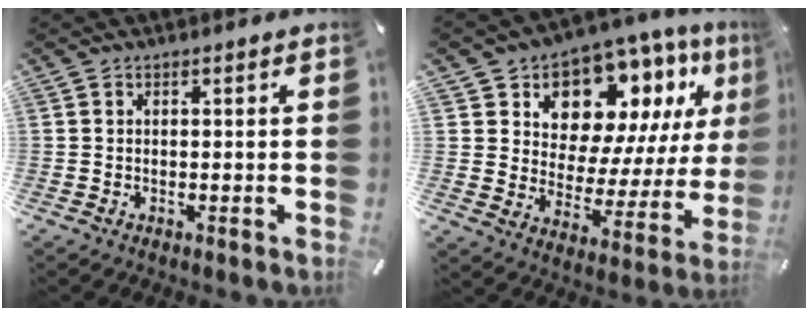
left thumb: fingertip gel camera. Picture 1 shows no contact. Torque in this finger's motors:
{"motor_torque": [2.55, 2.46, 1.43, -1.34, 0.27]}